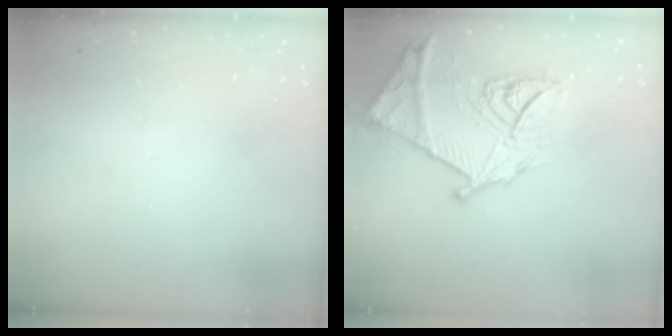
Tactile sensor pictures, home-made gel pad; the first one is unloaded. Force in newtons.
{"total": 22.2, "press": 22.1, "slide": 2.4}